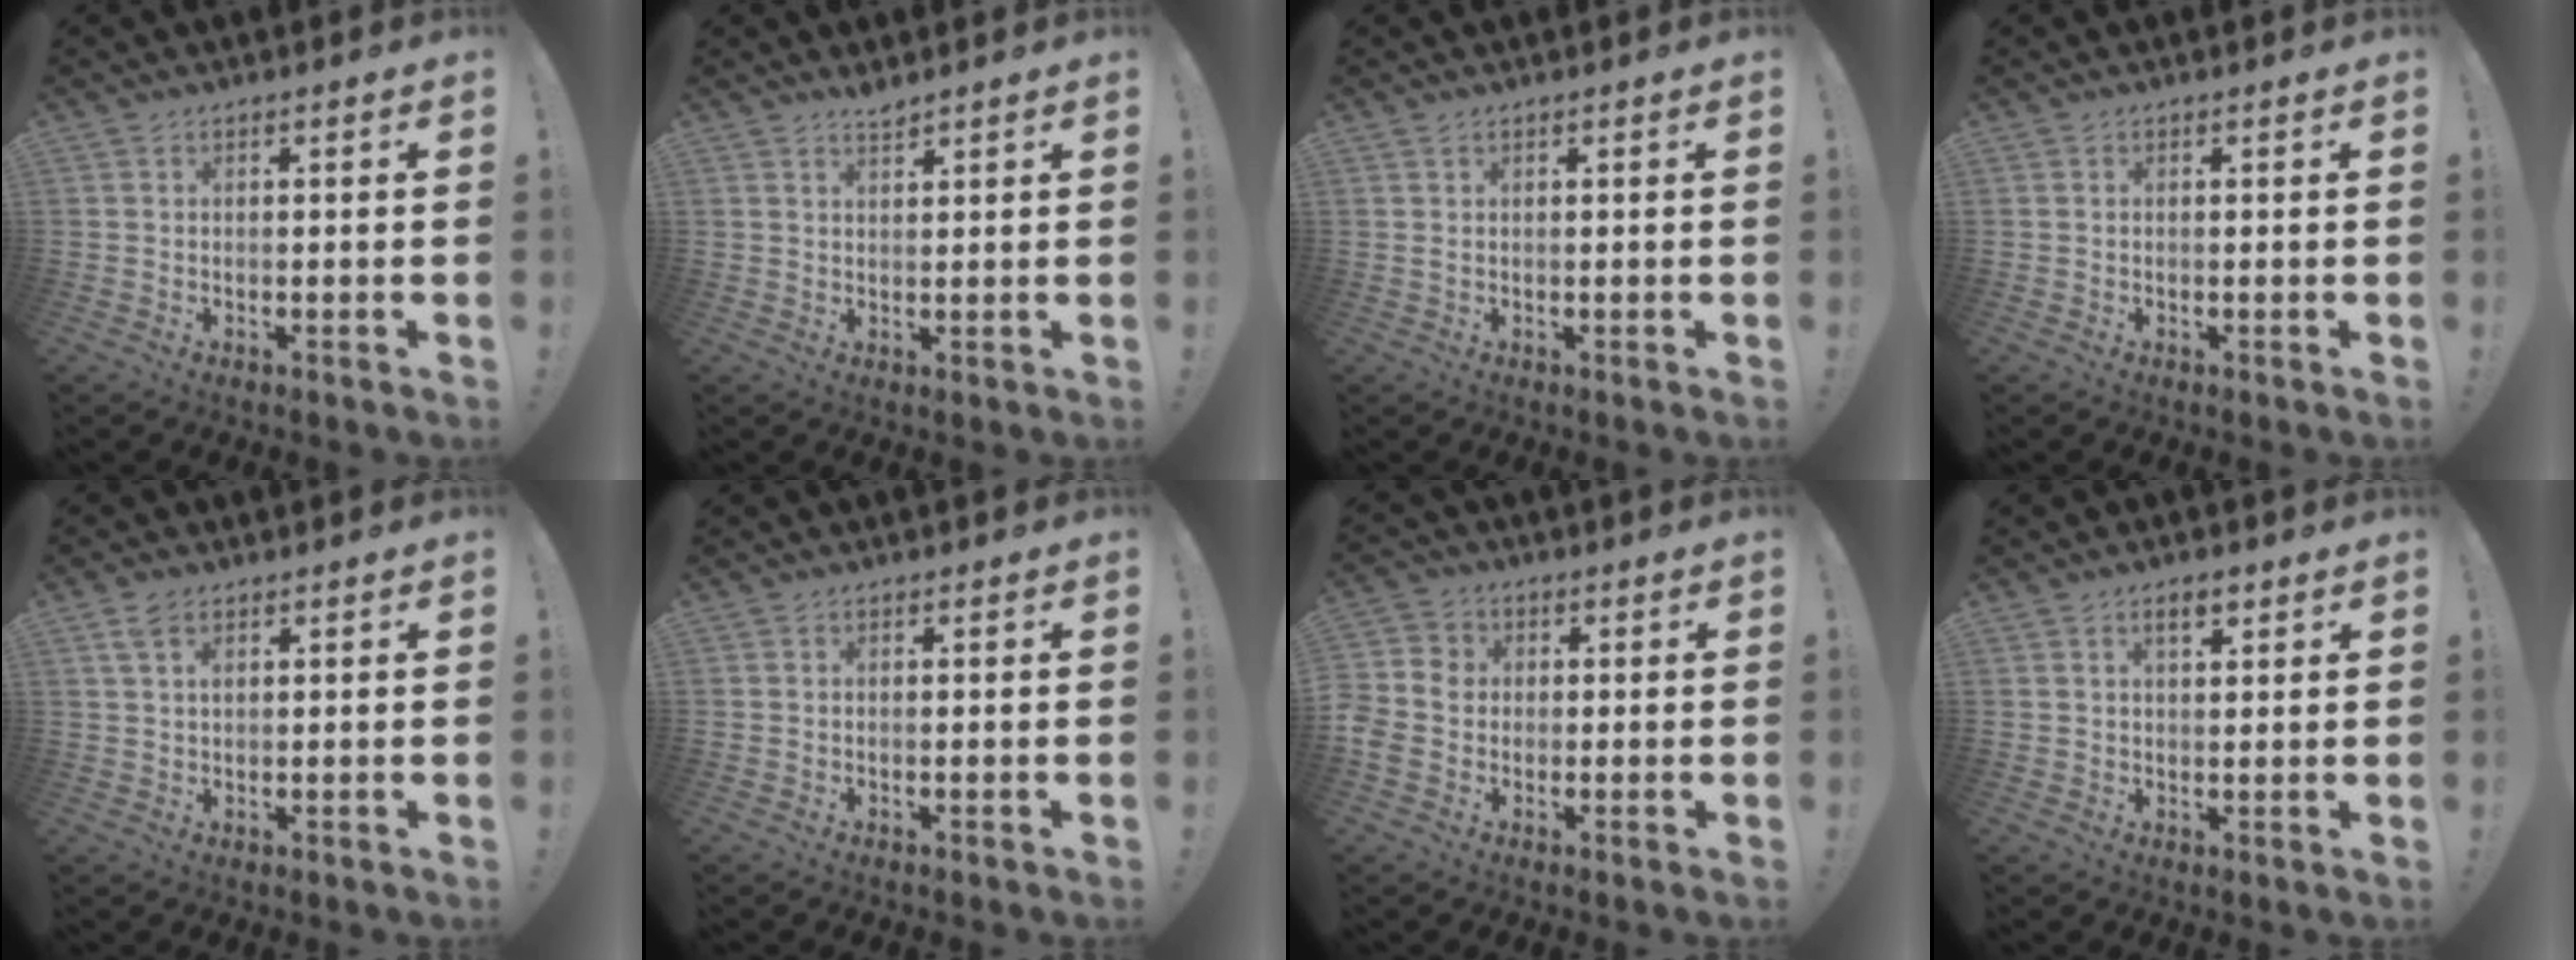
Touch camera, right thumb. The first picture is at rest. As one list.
[{"total": 2.1, "force": [2.0, 0.1, 0.5], "torque": [0.001, -0.015, 0.035]}, {"total": 0.9, "force": [0.5, 0.1, 0.7], "torque": [-0.011, -0.001, 0.008]}, {"total": 0.0}, {"total": 3.0, "force": [1.6, 1.7, 1.9], "torque": [-0.027, -0.003, 0.026]}, {"total": 0.0}, {"total": 6.7, "force": [-1.5, 5.8, 3.1], "torque": [-0.074, 0.019, -0.027]}, {"total": 3.8, "force": [2.0, 1.7, 2.7], "torque": [-0.038, -0.003, 0.031]}]